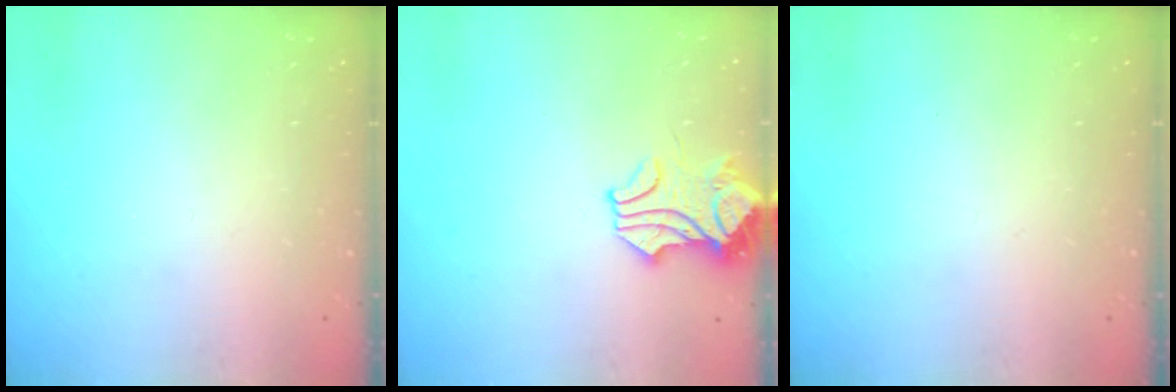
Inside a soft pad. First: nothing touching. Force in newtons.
{"total": 1.4, "press": 1.4, "slide": 0.3}
{"total": 0.0}